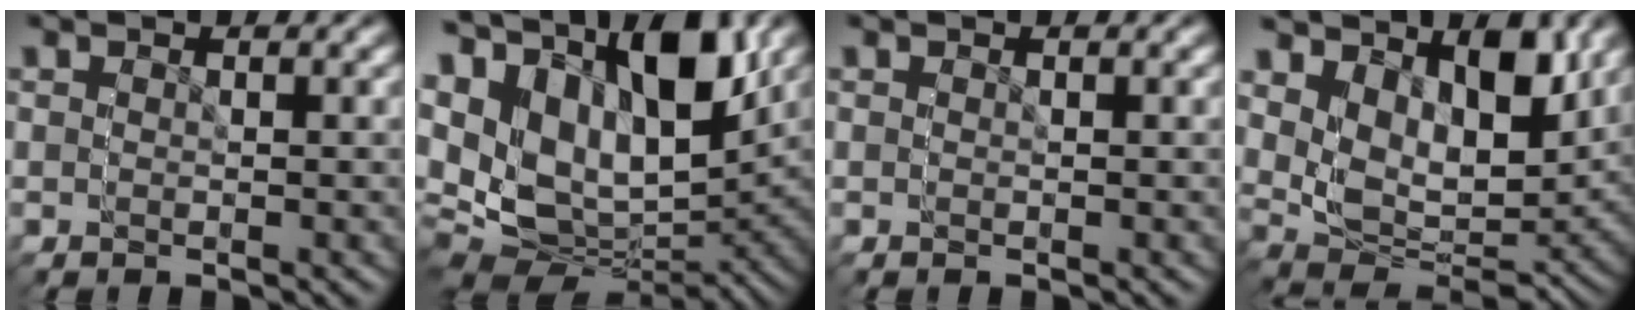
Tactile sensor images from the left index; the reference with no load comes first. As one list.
[{"total": 10.2, "force": [1.6, 7.6, 6.6], "torque": [-0.141, -0.020, 0.036]}, {"total": 0.0}, {"total": 5.4, "force": [3.5, 3.8, 1.5], "torque": [-0.045, -0.003, 0.053]}]